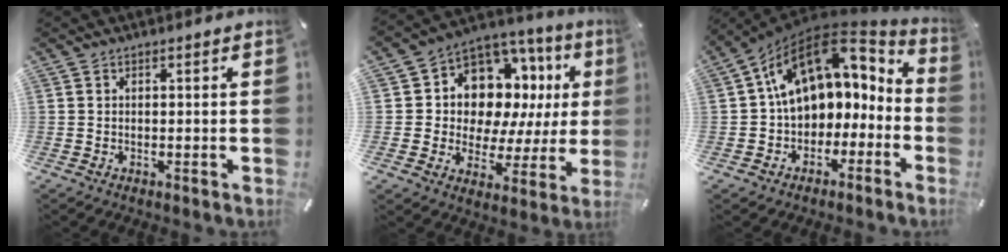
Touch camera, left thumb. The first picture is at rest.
{"total": 11.7, "force": [5.8, 8.8, 5.2], "torque": [-0.087, -0.065, 0.107]}
{"total": 16.5, "force": [5.8, 12.0, 9.8], "torque": [-0.177, -0.036, 0.103]}